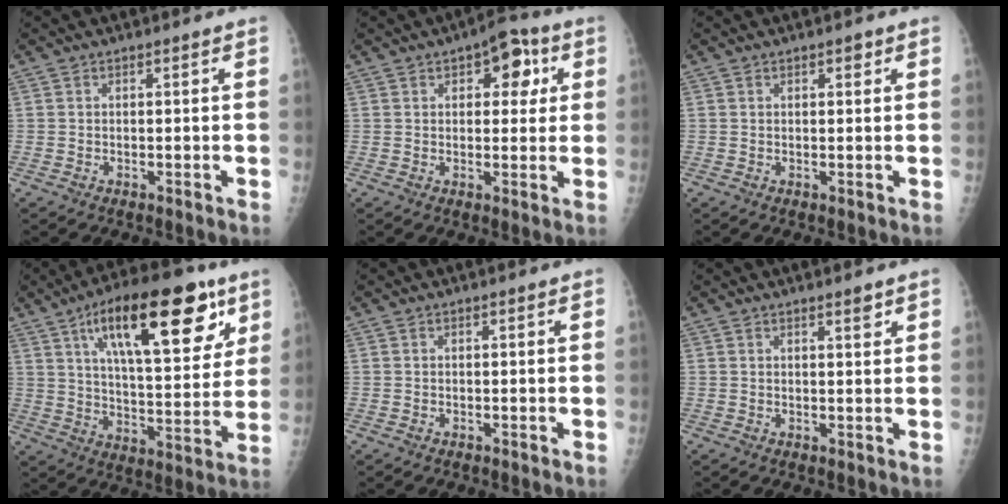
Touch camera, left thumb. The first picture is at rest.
{"total": 8.5, "force": [3.1, 4.8, 6.2], "torque": [-0.036, 0.000, 0.030]}
{"total": 1.3, "force": [0.7, 0.7, 0.9], "torque": [-0.003, -0.001, 0.008]}
{"total": 24.5, "force": [12.2, 9.4, 19.0], "torque": [-0.252, -0.029, 0.192]}
{"total": 0.0}
{"total": 1.7, "force": [1.3, 0.3, 1.0], "torque": [-0.012, -0.009, 0.019]}